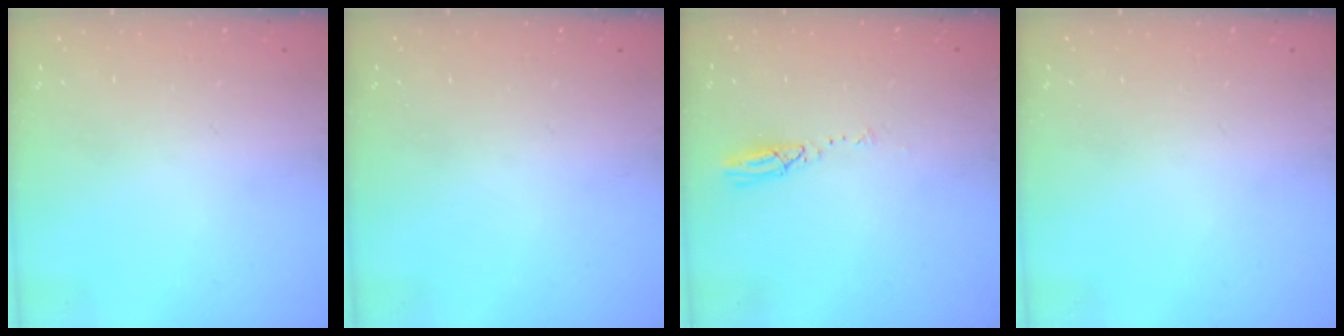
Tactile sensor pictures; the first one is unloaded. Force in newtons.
{"total": 0.0}
{"total": 3.6, "press": 3.6, "slide": 0.2}
{"total": 0.0}